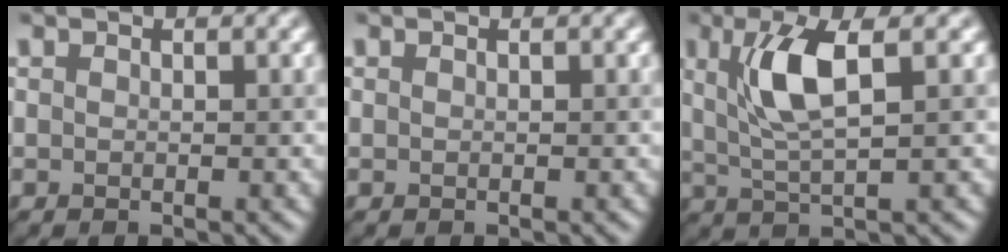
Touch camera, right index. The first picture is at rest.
{"total": 0.0}
{"total": 5.2, "force": [1.5, 1.2, 4.9], "torque": [-0.097, 0.005, 0.032]}